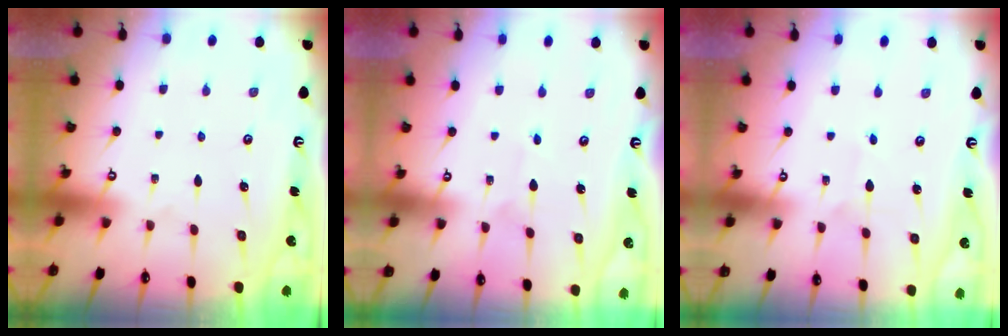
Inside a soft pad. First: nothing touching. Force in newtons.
{"total": 2.3, "press": 2.3, "slide": 0.1}
{"total": 2.3, "press": 2.3, "slide": 0.2}